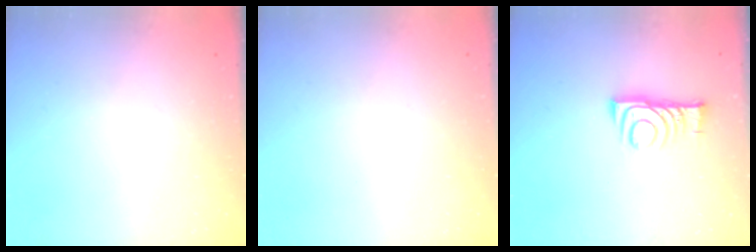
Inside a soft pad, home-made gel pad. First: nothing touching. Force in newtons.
{"total": 1.6, "press": 1.6, "slide": 0.1}
{"total": 8.8, "press": 8.8, "slide": 0.1}